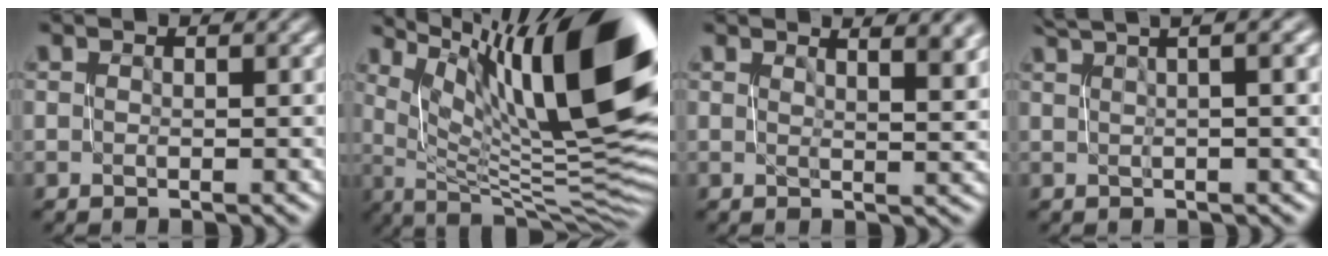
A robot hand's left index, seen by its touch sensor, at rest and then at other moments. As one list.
[{"total": 16.5, "force": [7.4, 4.8, 13.9], "torque": [-0.217, 0.024, 0.142]}, {"total": 6.1, "force": [3.2, 2.3, 4.6], "torque": [-0.029, 0.013, 0.030]}, {"total": 9.1, "force": [4.2, 3.0, 7.4], "torque": [-0.080, 0.035, 0.036]}]